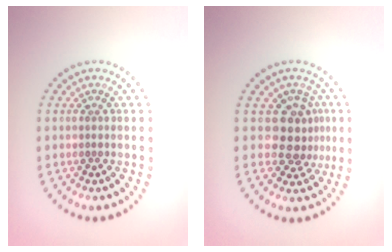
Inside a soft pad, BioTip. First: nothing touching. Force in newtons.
{"total": 3.6, "press": 2.9, "slide": 2.1}